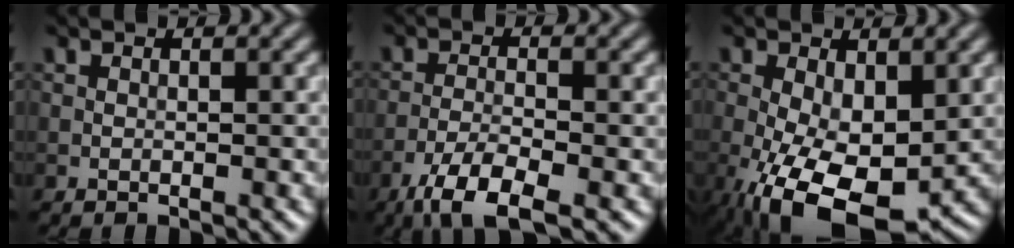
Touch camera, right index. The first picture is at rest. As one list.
[{"total": 5.1, "force": [-3.3, 1.3, 3.7], "torque": [-0.073, -0.006, -0.066]}, {"total": 9.7, "force": [-3.3, 4.6, 7.8], "torque": [-0.157, -0.027, -0.046]}]